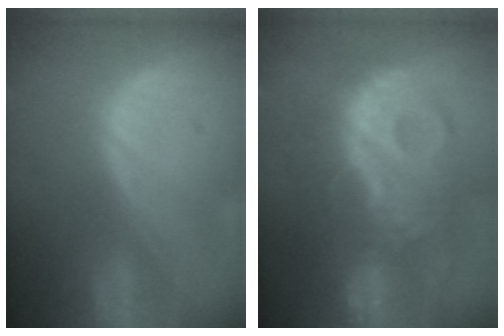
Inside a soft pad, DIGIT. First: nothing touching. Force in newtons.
{"total": 12.1, "press": 12.1, "slide": 0.8}